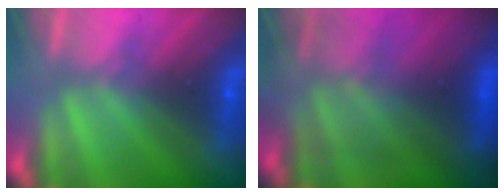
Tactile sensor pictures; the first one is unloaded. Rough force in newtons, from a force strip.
{"total": 7.3}